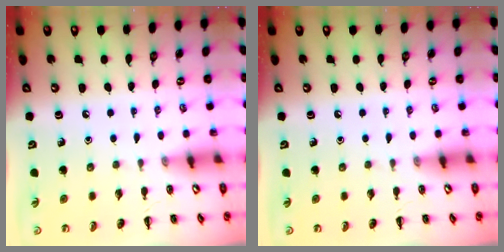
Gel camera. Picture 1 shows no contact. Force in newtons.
{"total": 0.0}